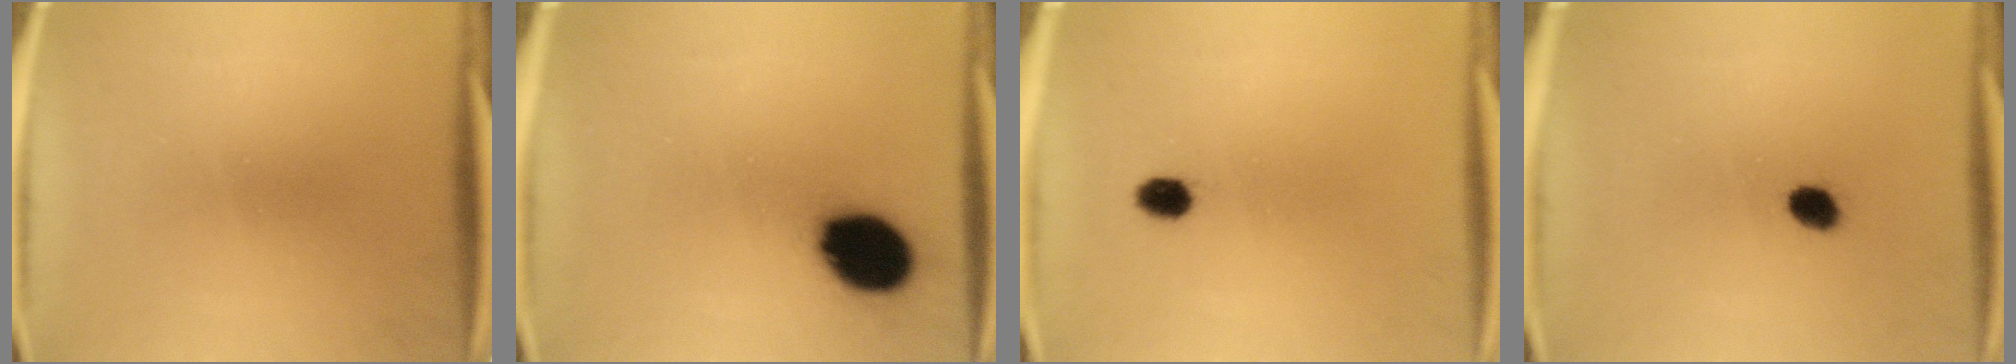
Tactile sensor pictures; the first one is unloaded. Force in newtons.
{"total": 13.7}
{"total": 2.7}
{"total": 3.6}